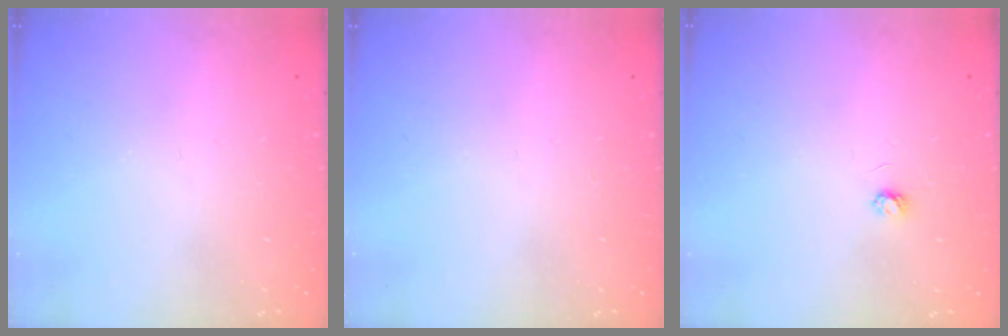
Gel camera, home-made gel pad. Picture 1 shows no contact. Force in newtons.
{"total": 0.0}
{"total": 2.9, "press": 2.9, "slide": 0.3}